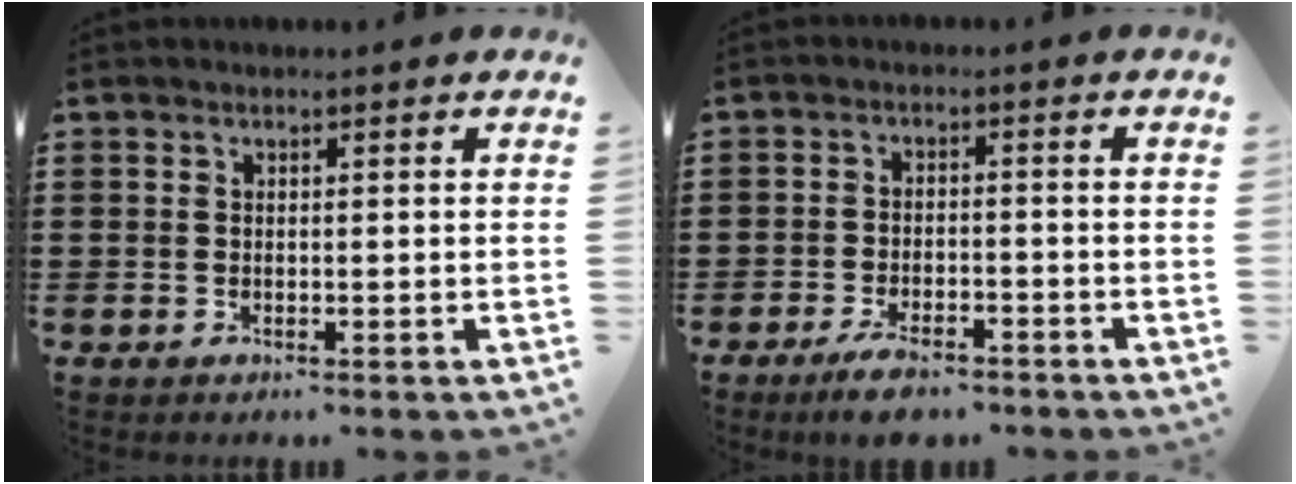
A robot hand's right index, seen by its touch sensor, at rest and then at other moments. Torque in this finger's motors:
{"motor_torque": [0.00, 0.11, 0.26, 0.03]}